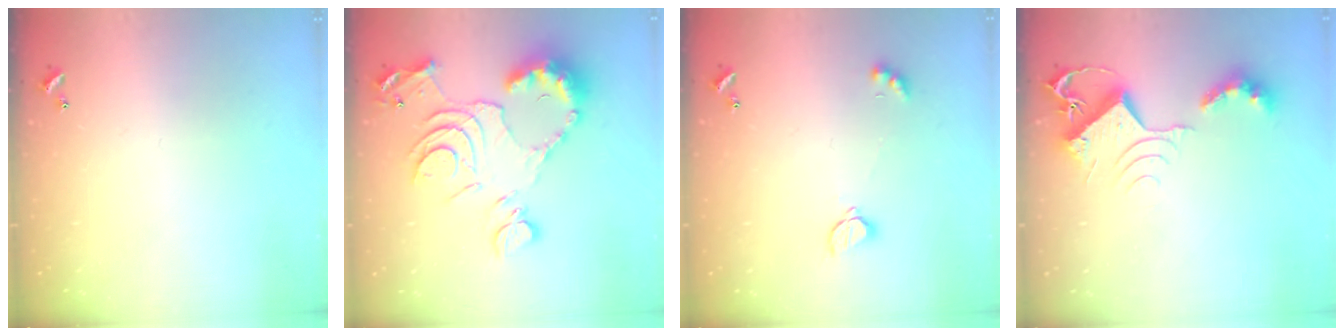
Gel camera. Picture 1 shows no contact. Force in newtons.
{"total": 16.1, "press": 16.0, "slide": 1.9}
{"total": 2.1, "press": 2.0, "slide": 0.5}
{"total": 11.7, "press": 11.7, "slide": 0.4}